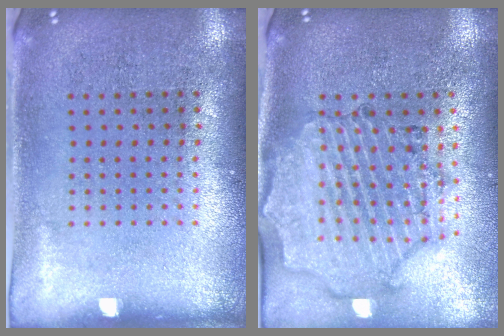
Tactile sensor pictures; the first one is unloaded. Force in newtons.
{"total": 1.7, "press": 1.7, "slide": 0.3}